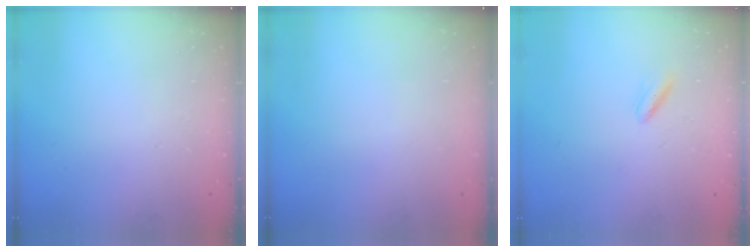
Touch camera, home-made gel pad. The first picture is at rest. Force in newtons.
{"total": 0.0}
{"total": 3.4, "press": 3.2, "slide": 1.1}